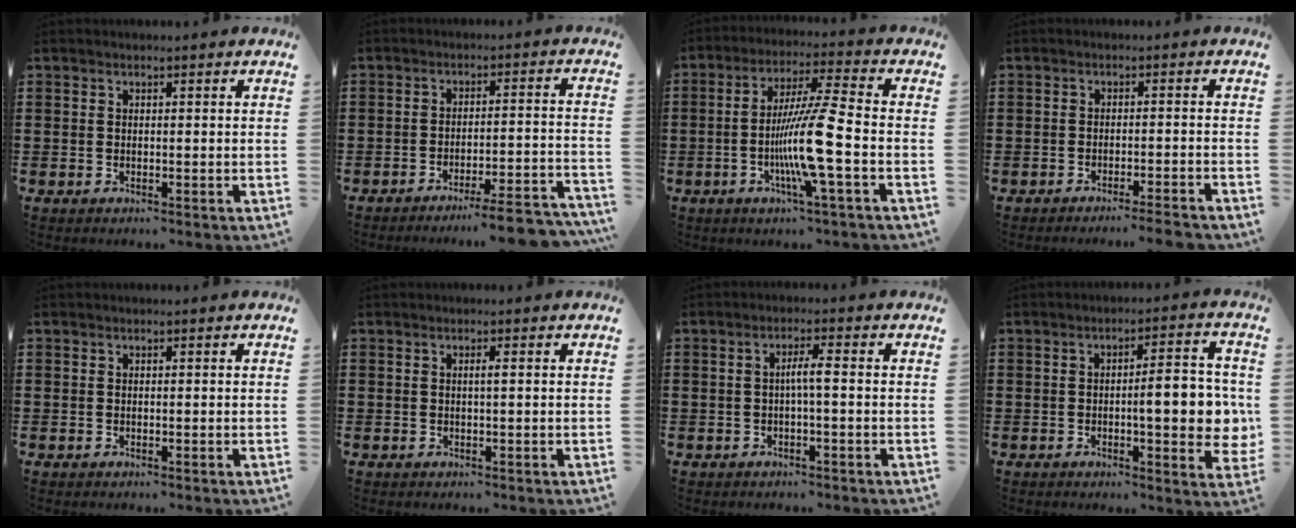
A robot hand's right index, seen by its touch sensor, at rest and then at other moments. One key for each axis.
{"total": 5.7, "fx": -5.0, "fy": -0.3, "fz": 2.8, "tx": -0.043, "ty": -0.012, "tz": -0.094}
{"total": 11.1, "fx": -3.1, "fy": -0.4, "fz": 10.7, "tx": -0.209, "ty": -0.015, "tz": -0.066}
{"total": 2.6, "fx": -2.4, "fy": -0.4, "fz": 1.0, "tx": -0.017, "ty": -0.003, "tz": -0.048}
{"total": 0.0}
{"total": 0.9, "fx": 0.1, "fy": -0.1, "fz": 0.9, "tx": -0.015, "ty": -0.003, "tz": 0.000}
{"total": 2.6, "fx": -0.4, "fy": 0.1, "fz": 2.6, "tx": -0.050, "ty": 0.001, "tz": -0.010}
{"total": 8.5, "fx": -0.7, "fy": 2.2, "fz": 8.2, "tx": -0.107, "ty": -0.005, "tz": -0.018}